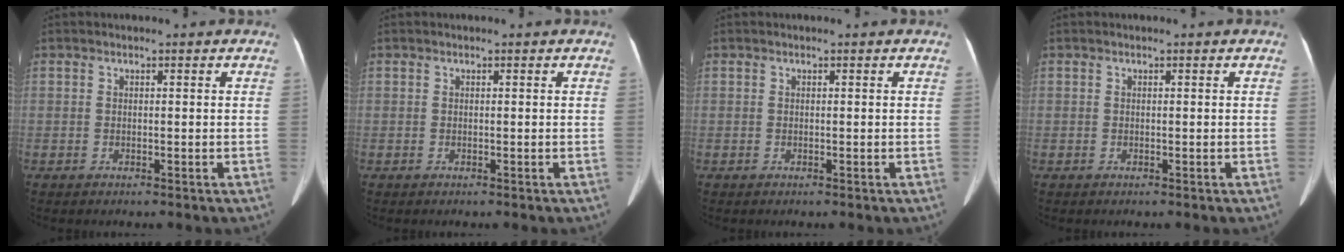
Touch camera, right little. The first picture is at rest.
{"total": 0.0}
{"total": 0.0}
{"total": 0.0}